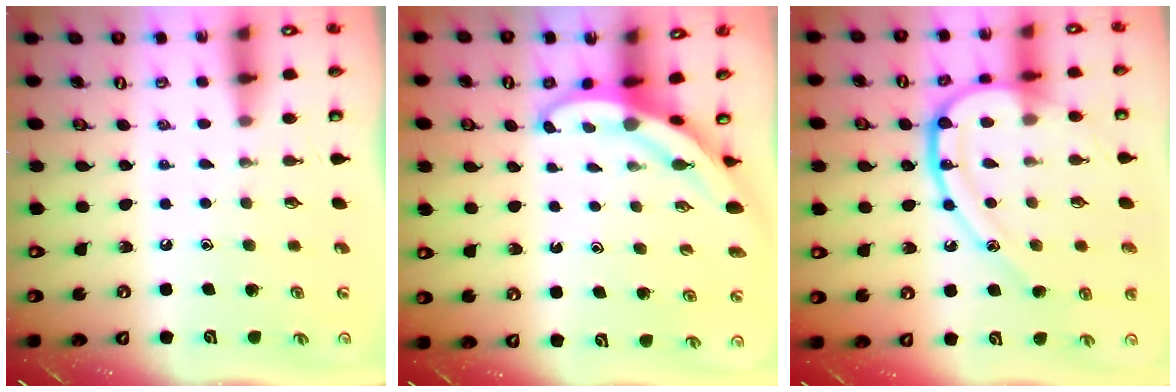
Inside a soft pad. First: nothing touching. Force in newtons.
{"total": 3.5, "press": 3.5, "slide": 0.1}
{"total": 17.7, "press": 17.7, "slide": 1.3}